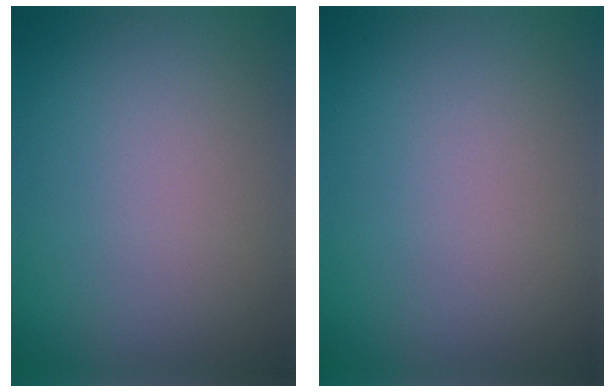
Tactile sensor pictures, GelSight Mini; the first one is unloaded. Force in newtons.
{"total": 0.0}